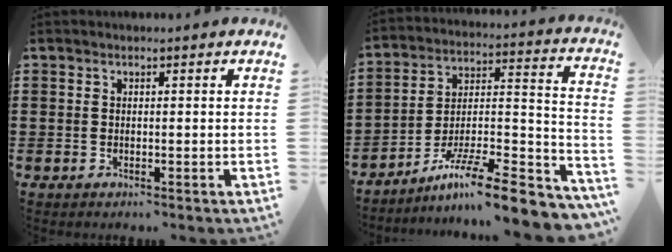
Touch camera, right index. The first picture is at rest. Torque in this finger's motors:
{"motor_torque": [0.99, 0.95, 0.63, 0.20]}